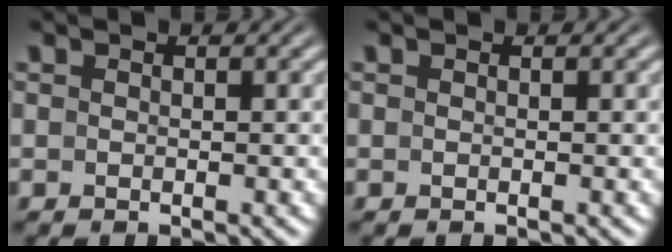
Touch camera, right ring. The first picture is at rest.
{"total": 0.0}